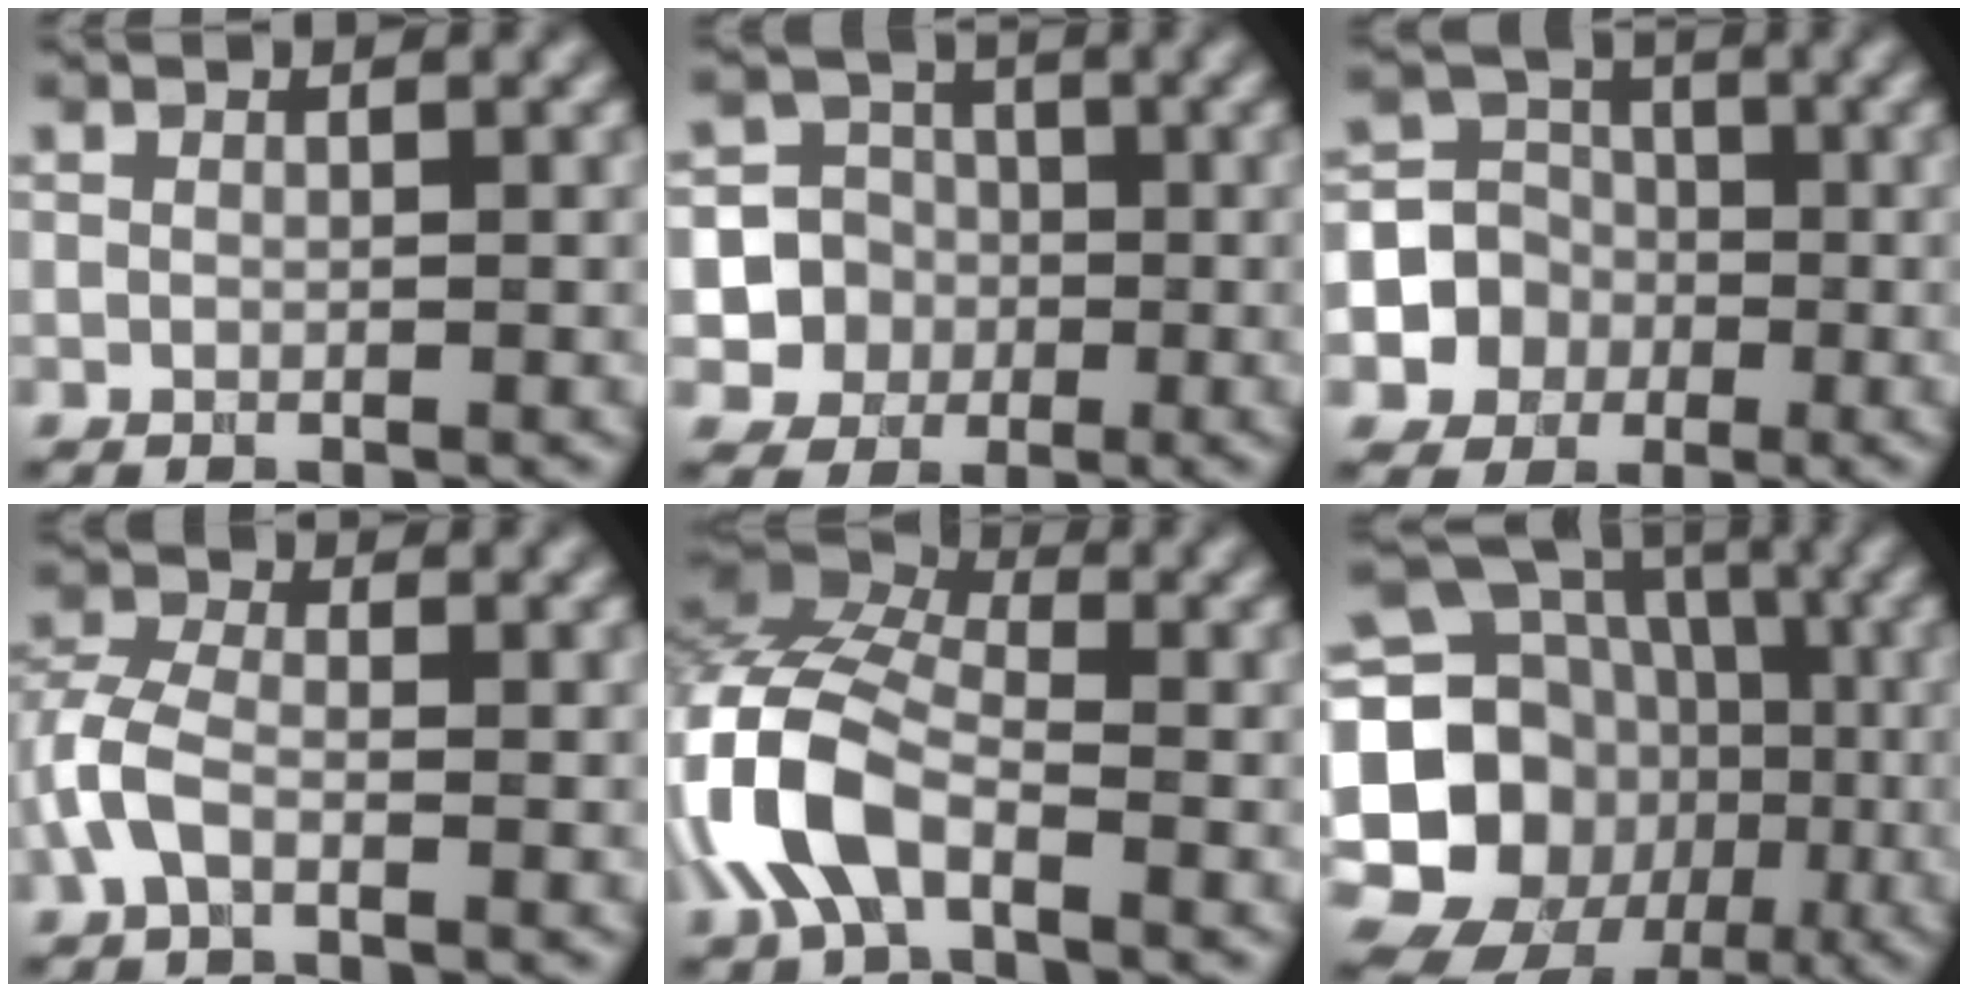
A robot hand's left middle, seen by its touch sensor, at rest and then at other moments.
{"total": 5.8, "force": [-1.3, 5.6, 0.9], "torque": [0.003, 0.013, -0.040]}
{"total": 6.4, "force": [-1.8, 6.0, 1.3], "torque": [-0.012, 0.006, -0.054]}
{"total": 3.4, "force": [-1.5, 1.8, 2.5], "torque": [-0.066, 0.006, -0.044]}
{"total": 8.7, "force": [-3.0, 4.7, 6.7], "torque": [-0.157, 0.013, -0.076]}
{"total": 19.8, "force": [-3.1, 17.6, 8.6], "torque": [-0.170, 0.009, -0.096]}